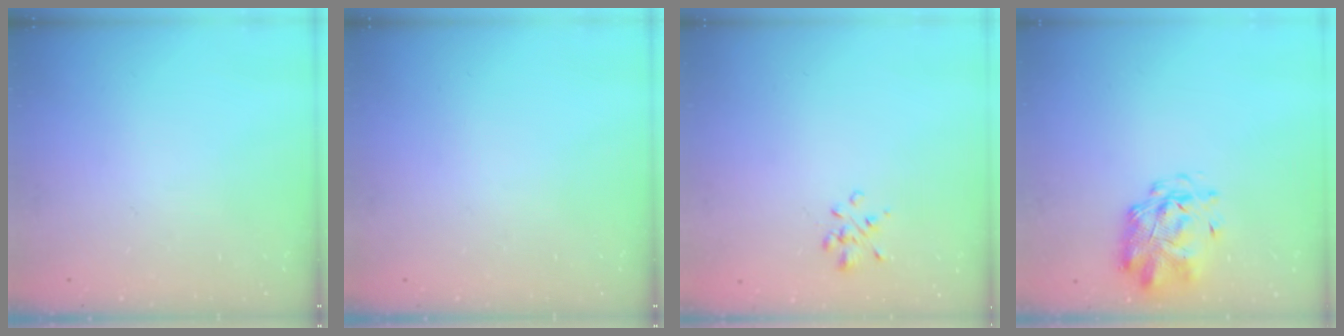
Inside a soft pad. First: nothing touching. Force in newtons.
{"total": 0.0}
{"total": 1.4, "press": 1.3, "slide": 0.6}
{"total": 2.8, "press": 2.7, "slide": 0.8}